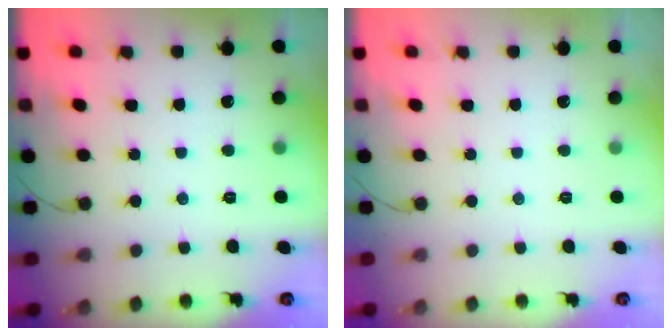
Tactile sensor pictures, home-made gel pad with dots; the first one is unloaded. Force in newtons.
{"total": 0.0}